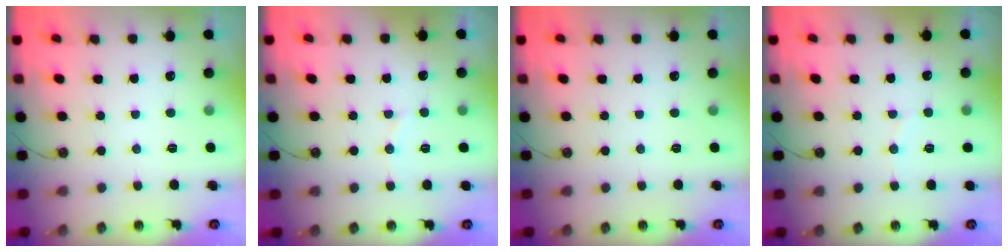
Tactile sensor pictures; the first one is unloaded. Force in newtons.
{"total": 3.8, "press": 3.6, "slide": 1.1}
{"total": 0.0}
{"total": 3.4, "press": 3.2, "slide": 1.2}